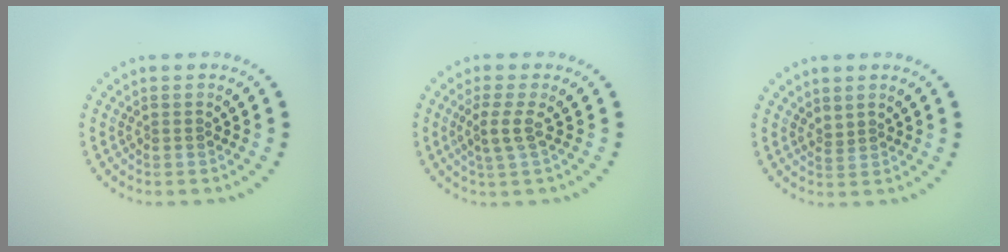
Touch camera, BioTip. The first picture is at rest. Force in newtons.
{"total": 2.0, "press": 1.5, "slide": 1.3}
{"total": 0.5, "press": 0.2, "slide": 0.5}